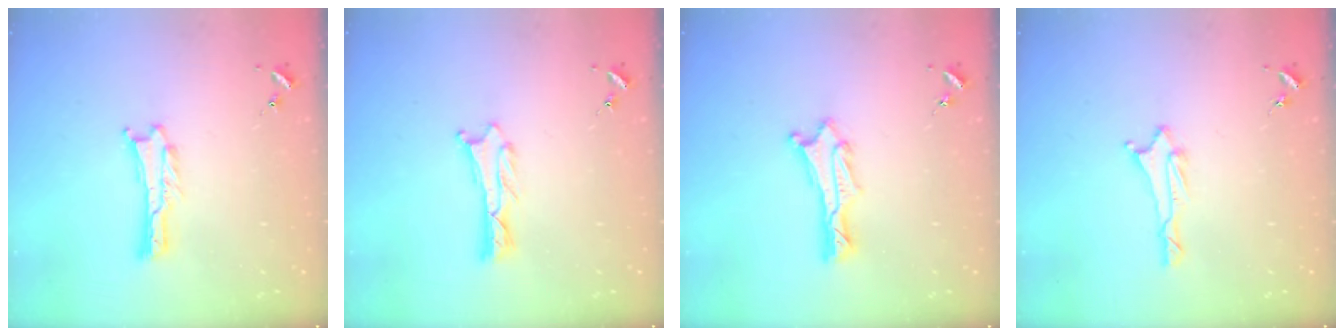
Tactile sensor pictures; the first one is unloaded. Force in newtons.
{"total": 1.2, "press": 1.2, "slide": 0.0}
{"total": 1.3, "press": 1.3, "slide": 0.1}
{"total": 1.7, "press": 1.6, "slide": 0.5}